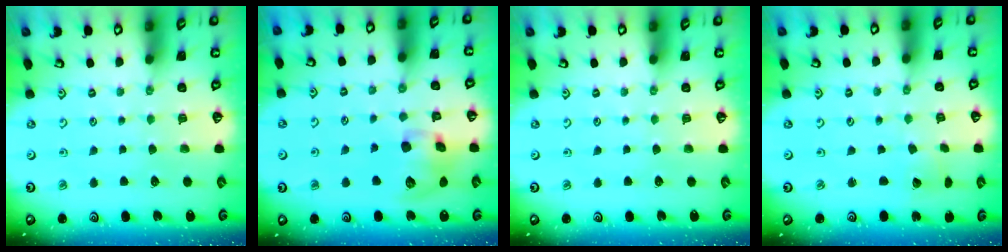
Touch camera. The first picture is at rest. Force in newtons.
{"total": 12.8, "press": 12.7, "slide": 2.0}
{"total": 0.0}
{"total": 2.5, "press": 2.5, "slide": 0.1}